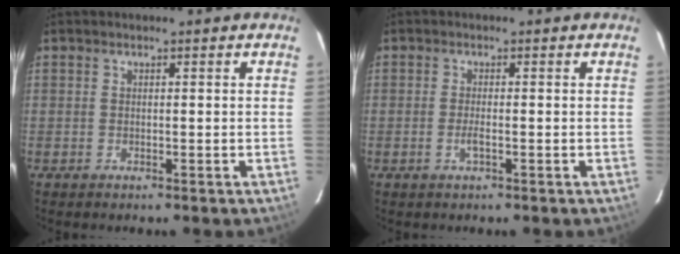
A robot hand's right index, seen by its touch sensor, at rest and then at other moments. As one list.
[{"total": 1.6, "force": [-0.8, 0.3, 1.4], "torque": [-0.029, -0.003, -0.014]}]